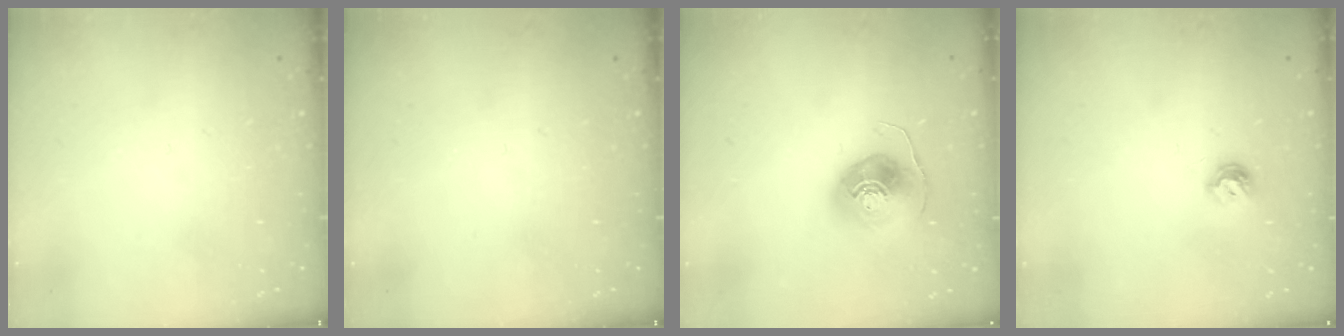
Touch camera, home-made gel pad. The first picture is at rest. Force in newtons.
{"total": 0.0}
{"total": 8.5, "press": 8.4, "slide": 1.2}
{"total": 6.6, "press": 6.6, "slide": 1.0}